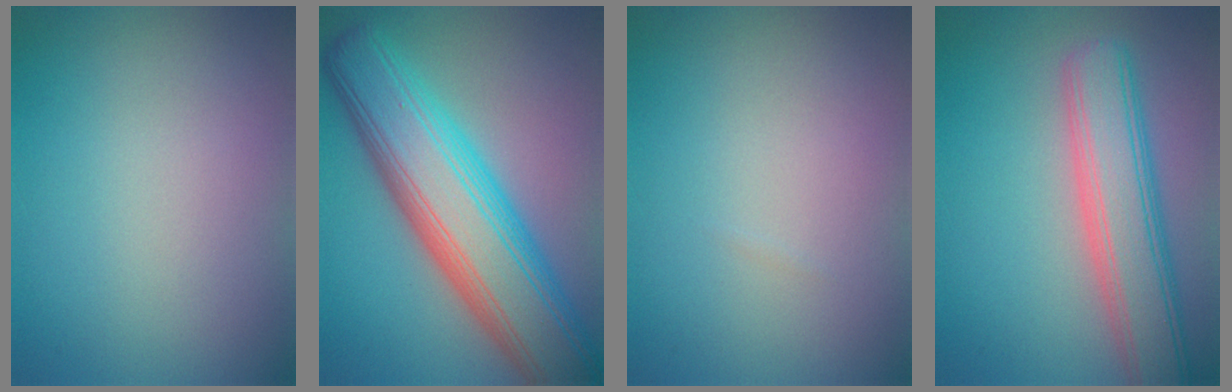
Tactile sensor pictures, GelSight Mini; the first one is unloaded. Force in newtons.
{"total": 12.3, "press": 12.3, "slide": 0.3}
{"total": 0.0}
{"total": 6.7, "press": 6.6, "slide": 0.6}